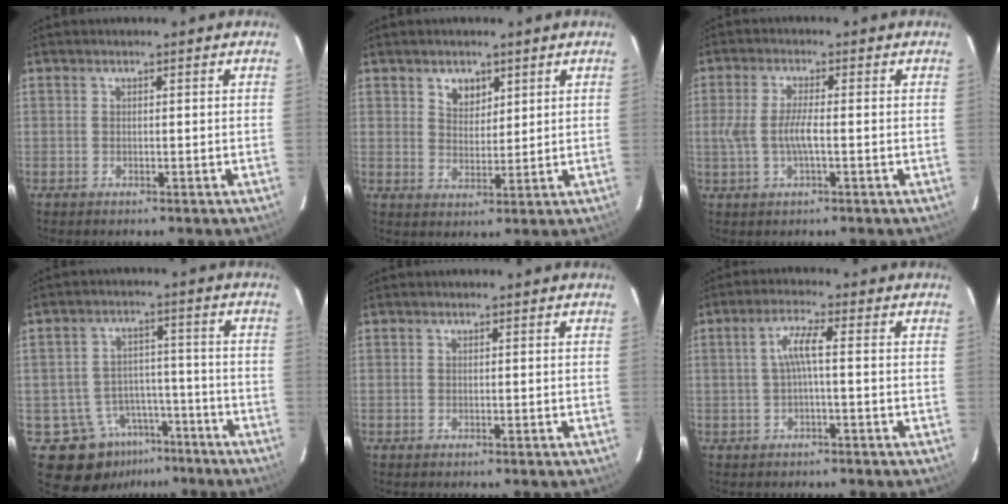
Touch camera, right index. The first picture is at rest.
{"total": 4.2, "force": [2.4, 2.9, 1.8], "torque": [-0.022, 0.002, 0.043]}
{"total": 5.3, "force": [-0.9, 0.9, 5.1], "torque": [-0.104, -0.002, -0.014]}
{"total": 10.0, "force": [-6.2, 7.4, 2.7], "torque": [-0.058, 0.033, -0.070]}
{"total": 0.0}
{"total": 3.7, "force": [-0.5, -0.1, 3.7], "torque": [-0.074, 0.005, -0.007]}